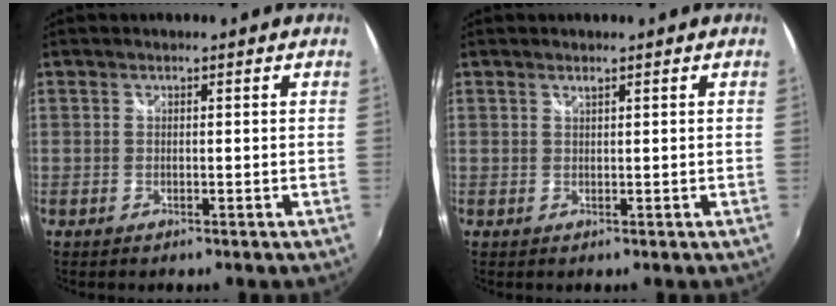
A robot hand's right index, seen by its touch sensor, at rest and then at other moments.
{"total": 0.6, "force": [0.5, -0.1, 0.3], "torque": [-0.003, 0.002, 0.008]}